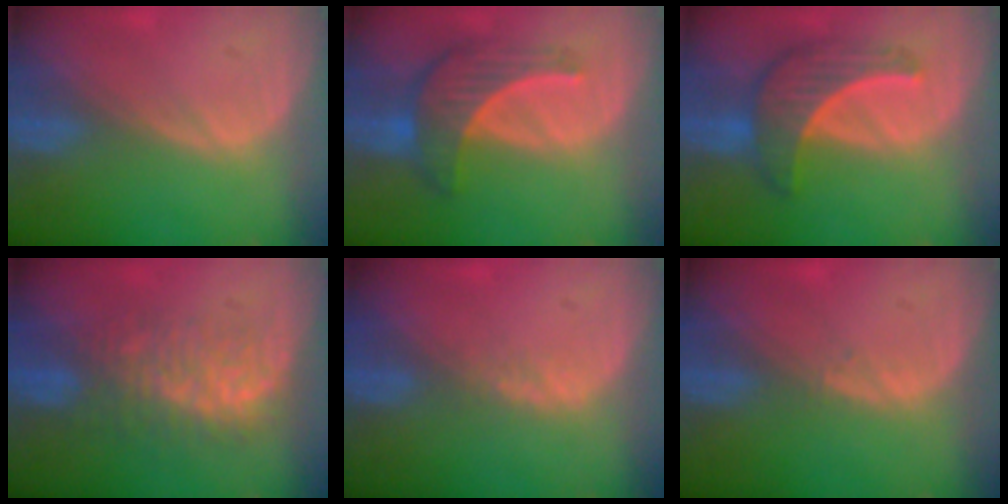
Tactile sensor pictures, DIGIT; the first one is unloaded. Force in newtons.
{"total": 7.3, "press": 6.7, "slide": 2.9}
{"total": 6.9, "press": 6.8, "slide": 1.0}
{"total": 7.6, "press": 7.5, "slide": 1.2}
{"total": 1.3, "press": 1.1, "slide": 0.7}
{"total": 0.6, "press": 0.5, "slide": 0.4}